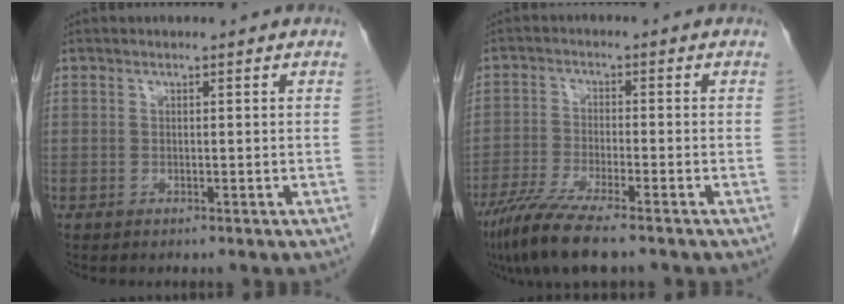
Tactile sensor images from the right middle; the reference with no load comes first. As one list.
[{"total": 8.6, "force": [-6.4, 0.5, 5.7], "torque": [-0.101, -0.023, -0.113]}]